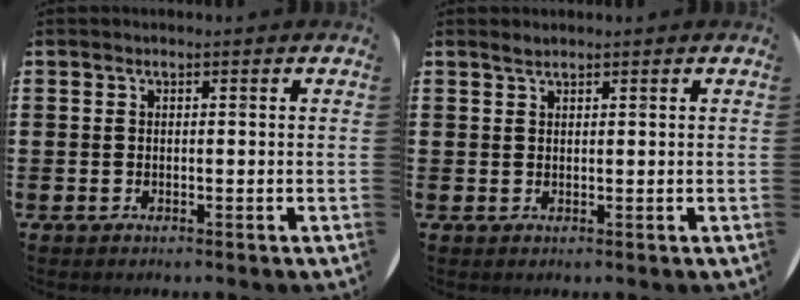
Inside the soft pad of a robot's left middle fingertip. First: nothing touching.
{"total": 0.9, "force": [0.9, 0.1, 0.3], "torque": [-0.006, 0.001, 0.016]}